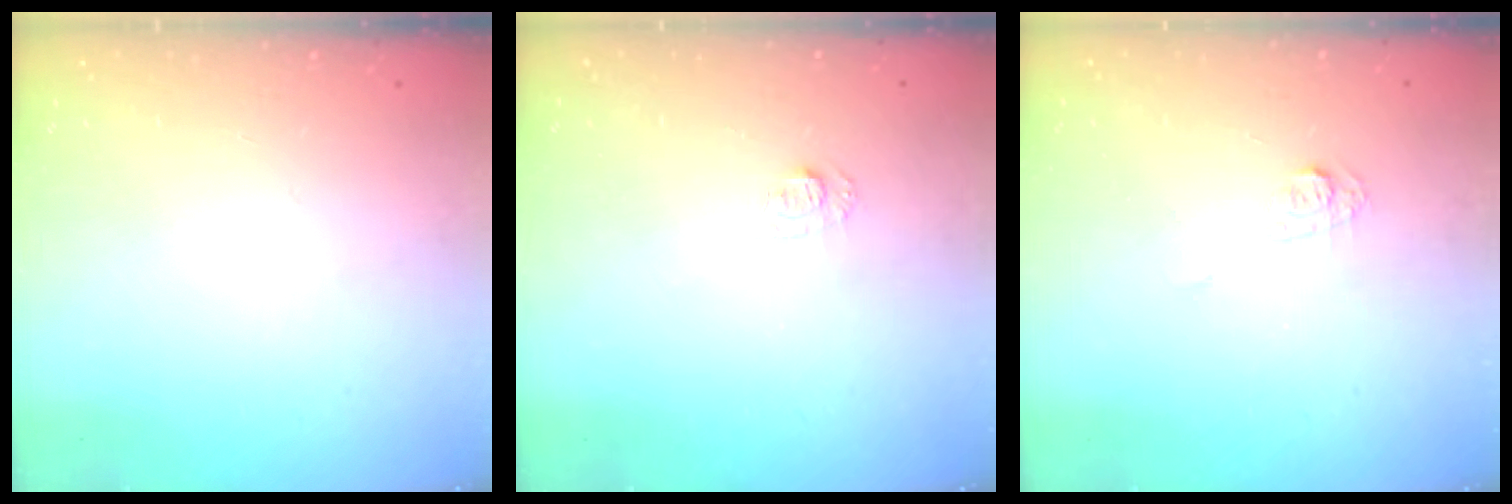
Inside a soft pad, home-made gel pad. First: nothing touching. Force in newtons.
{"total": 5.5, "press": 5.4, "slide": 0.6}
{"total": 4.3, "press": 4.2, "slide": 0.6}